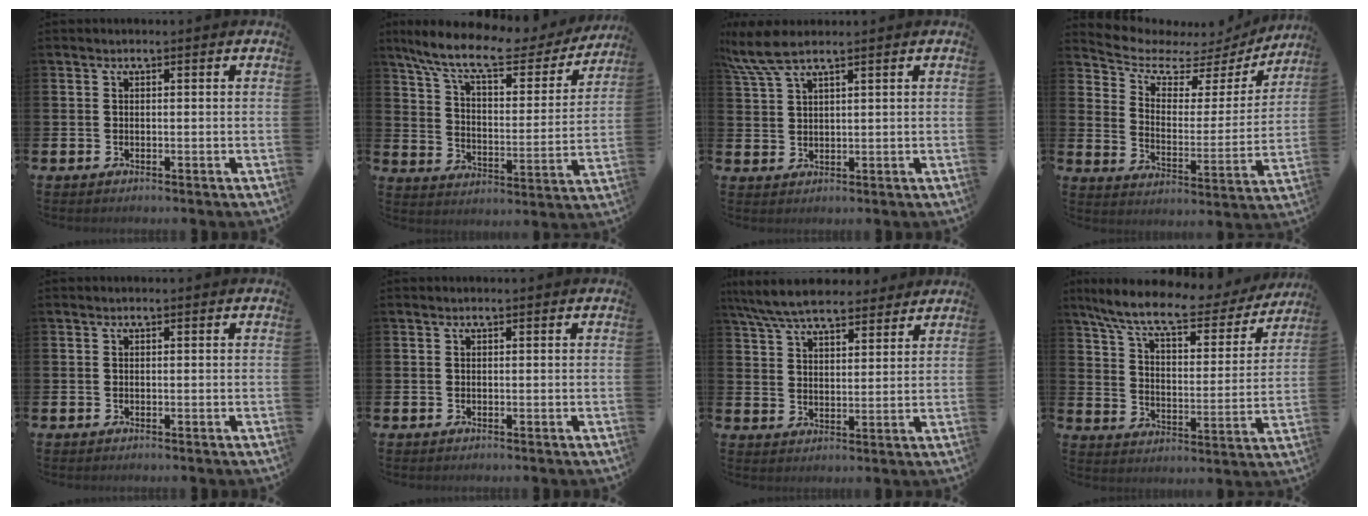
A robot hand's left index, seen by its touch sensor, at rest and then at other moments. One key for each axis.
{"total": 11.1, "fx": 9.4, "fy": 2.7, "fz": 5.3, "tx": -0.136, "ty": -0.053, "tz": 0.159}
{"total": 6.0, "fx": 4.7, "fy": 1.0, "fz": 3.6, "tx": -0.085, "ty": -0.004, "tz": 0.086}
{"total": 5.8, "fx": 4.9, "fy": 2.6, "fz": 1.5, "tx": -0.065, "ty": -0.040, "tz": 0.078}
{"total": 0.0}
{"total": 0.0}
{"total": 7.7, "fx": 7.1, "fy": 1.9, "fz": 2.3, "tx": -0.074, "ty": -0.025, "tz": 0.130}
{"total": 9.7, "fx": 8.5, "fy": 1.9, "fz": 4.3, "tx": -0.114, "ty": -0.052, "tz": 0.142}